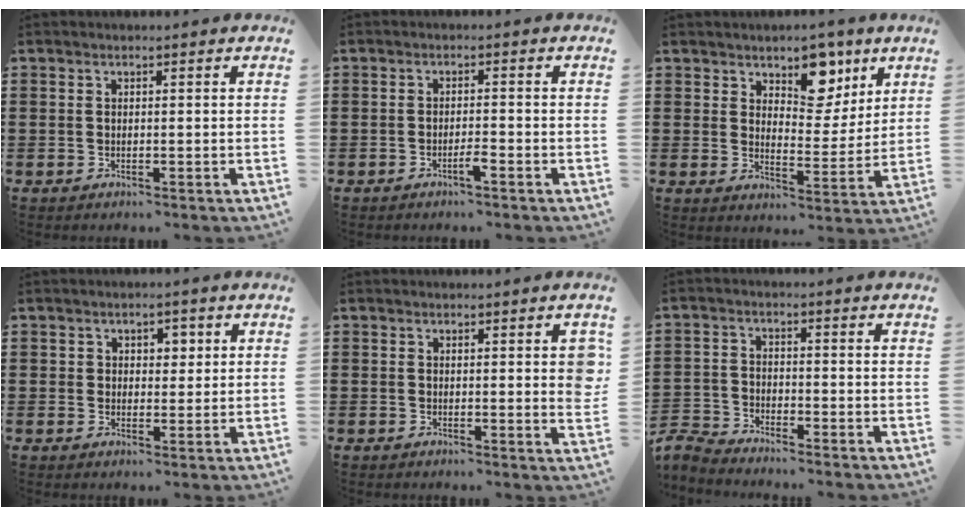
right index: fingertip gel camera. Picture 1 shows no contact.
{"total": 1.9, "force": [-1.3, 0.0, 1.4], "torque": [-0.026, -0.004, -0.023]}
{"total": 8.2, "force": [5.9, 4.7, 3.3], "torque": [-0.064, -0.022, 0.104]}
{"total": 2.5, "force": [1.1, 2.1, 0.8], "torque": [-0.017, 0.010, 0.015]}
{"total": 2.6, "force": [0.8, 0.5, 2.4], "torque": [-0.032, -0.004, 0.010]}
{"total": 3.3, "force": [-3.3, 0.3, 0.0], "torque": [-0.029, -0.006, -0.077]}